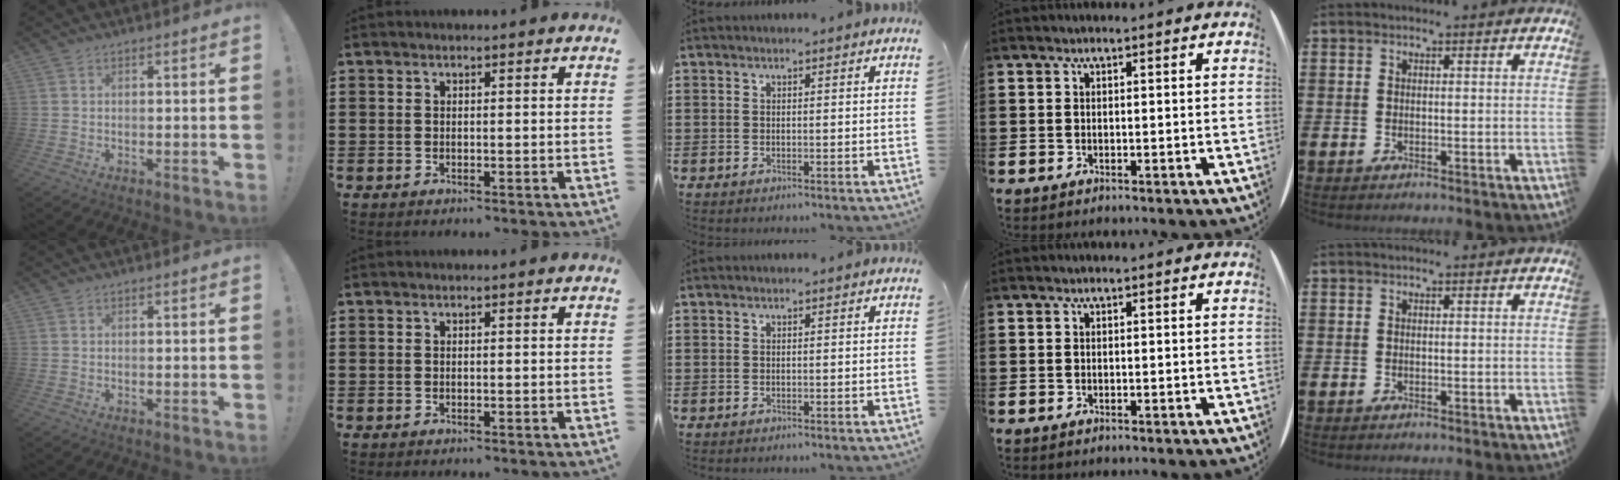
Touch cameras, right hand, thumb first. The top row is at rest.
{}